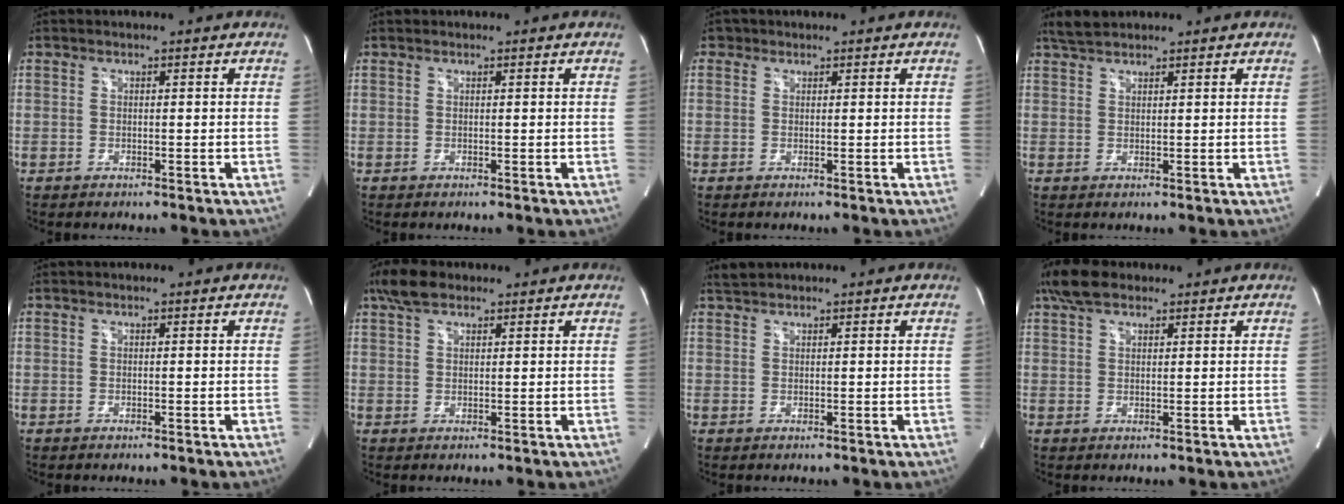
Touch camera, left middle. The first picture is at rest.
{"total": 0.0}
{"total": 1.0, "force": [0.6, 0.8, 0.0], "torque": [0.006, 0.001, 0.005]}
{"total": 2.8, "force": [2.6, 0.6, 0.9], "torque": [-0.025, 0.012, 0.051]}
{"total": 0.0}
{"total": 4.7, "force": [3.4, 1.9, 2.6], "torque": [-0.066, 0.021, 0.068]}
{"total": 1.4, "force": [1.4, 0.0, 0.1], "torque": [-0.012, 0.010, 0.031]}
{"total": 5.3, "force": [3.9, 2.1, 2.9], "torque": [-0.071, 0.025, 0.078]}